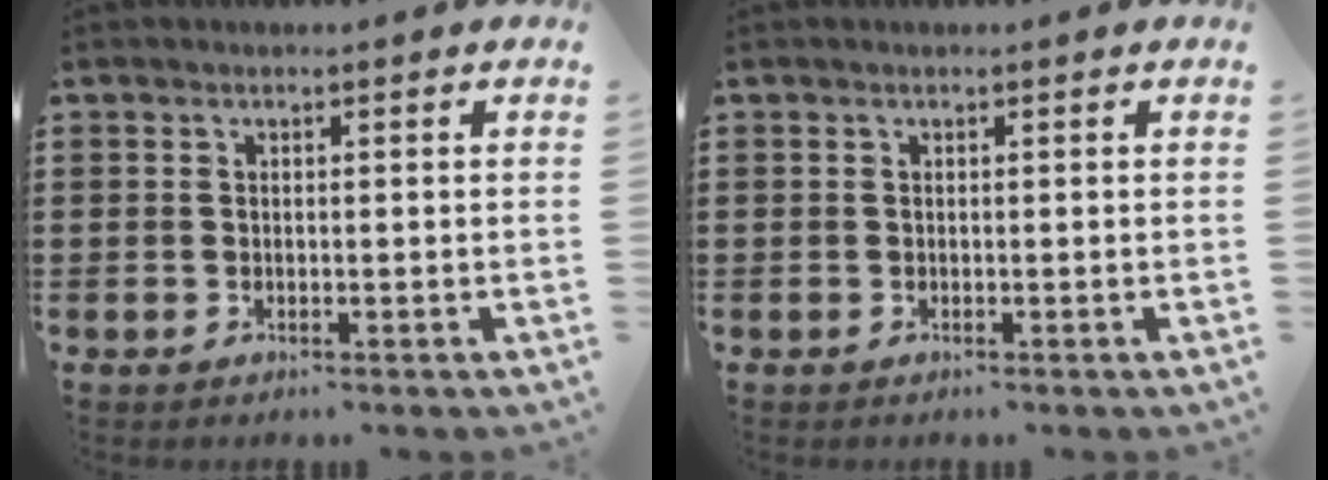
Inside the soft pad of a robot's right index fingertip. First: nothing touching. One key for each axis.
{"total": 0.0}